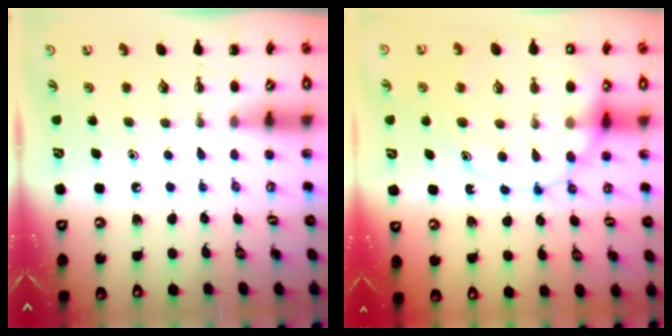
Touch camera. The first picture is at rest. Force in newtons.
{"total": 14.5, "press": 14.4, "slide": 2.1}